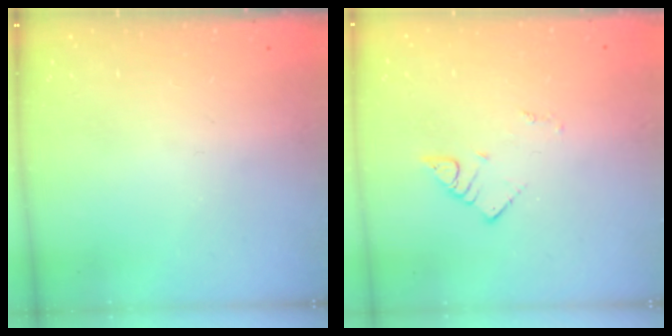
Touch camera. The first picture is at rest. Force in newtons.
{"total": 2.7, "press": 2.7, "slide": 0.4}